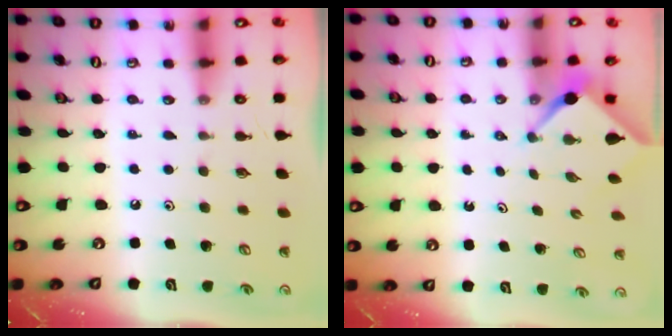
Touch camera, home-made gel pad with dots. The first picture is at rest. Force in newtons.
{"total": 2.5, "press": 2.5, "slide": 0.3}